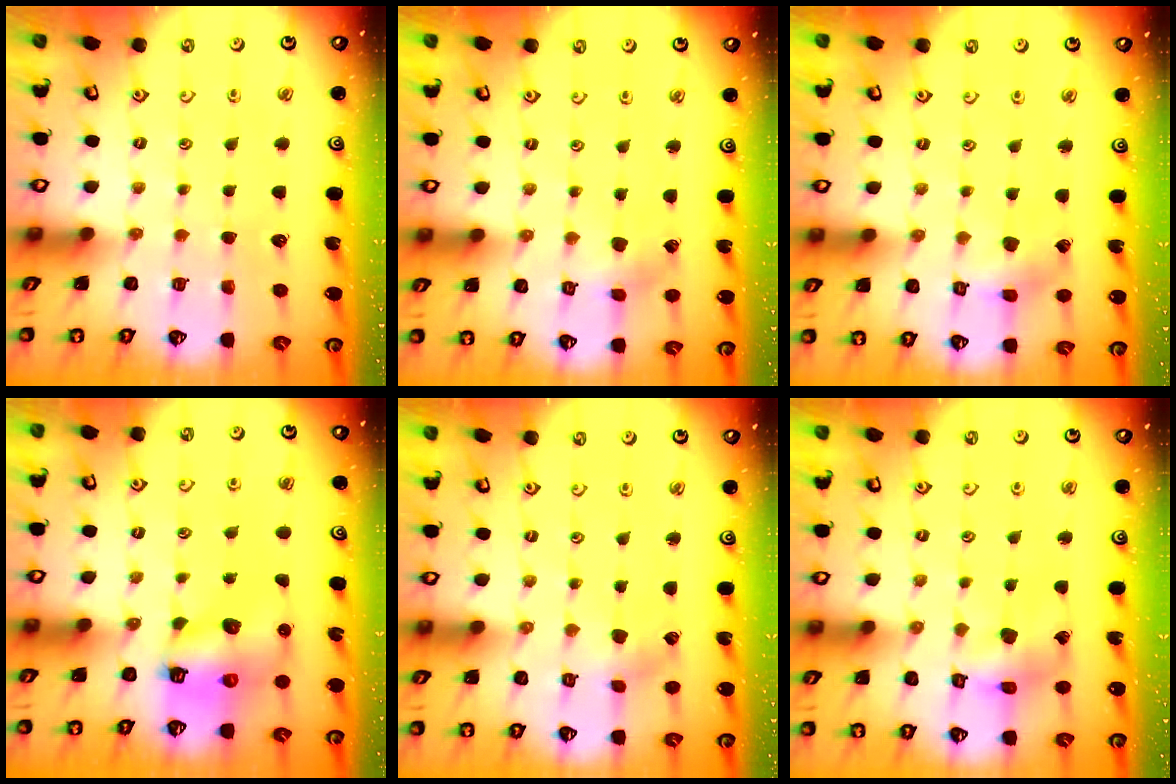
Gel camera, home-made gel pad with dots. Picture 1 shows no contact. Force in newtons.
{"total": 2.0, "press": 2.0, "slide": 0.3}
{"total": 3.5, "press": 3.5, "slide": 0.3}
{"total": 8.5, "press": 8.4, "slide": 0.9}
{"total": 2.1, "press": 2.1, "slide": 0.2}
{"total": 10.8, "press": 10.7, "slide": 1.4}